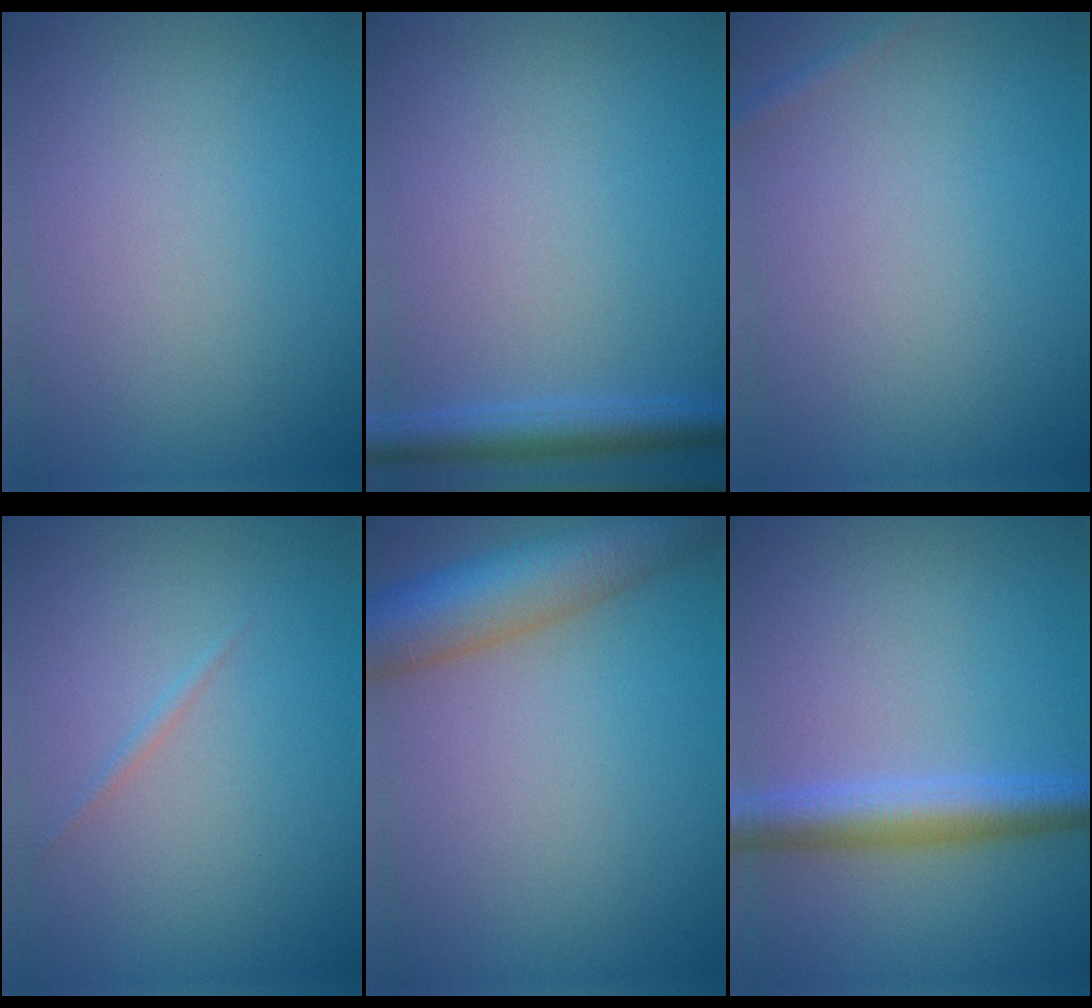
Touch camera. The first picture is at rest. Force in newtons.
{"total": 2.8, "press": 2.8, "slide": 0.2}
{"total": 0.8, "press": 0.8, "slide": 0.1}
{"total": 0.6, "press": 0.6, "slide": 0.0}
{"total": 8.2, "press": 8.2, "slide": 0.3}
{"total": 4.2, "press": 4.2, "slide": 0.0}